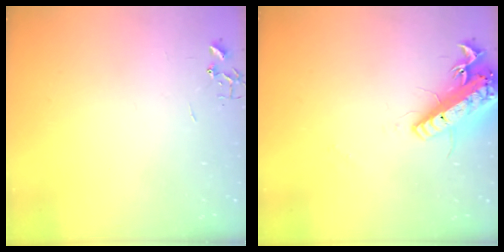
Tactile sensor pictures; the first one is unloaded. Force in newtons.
{"total": 17.2, "press": 16.8, "slide": 3.6}